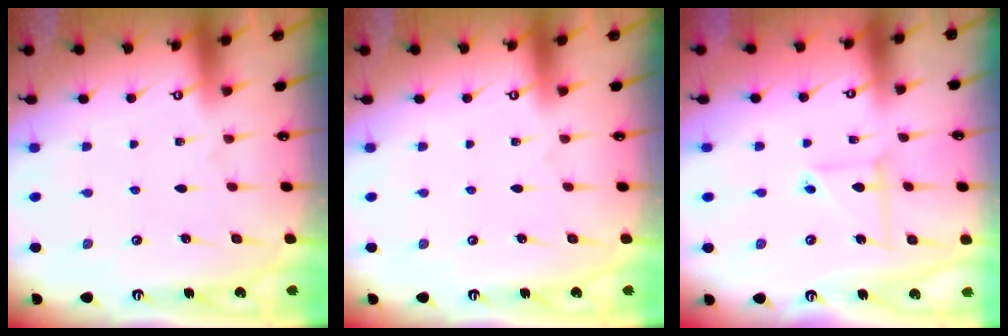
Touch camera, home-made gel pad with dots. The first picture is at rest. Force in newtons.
{"total": 0.0}
{"total": 5.7, "press": 5.7, "slide": 0.3}